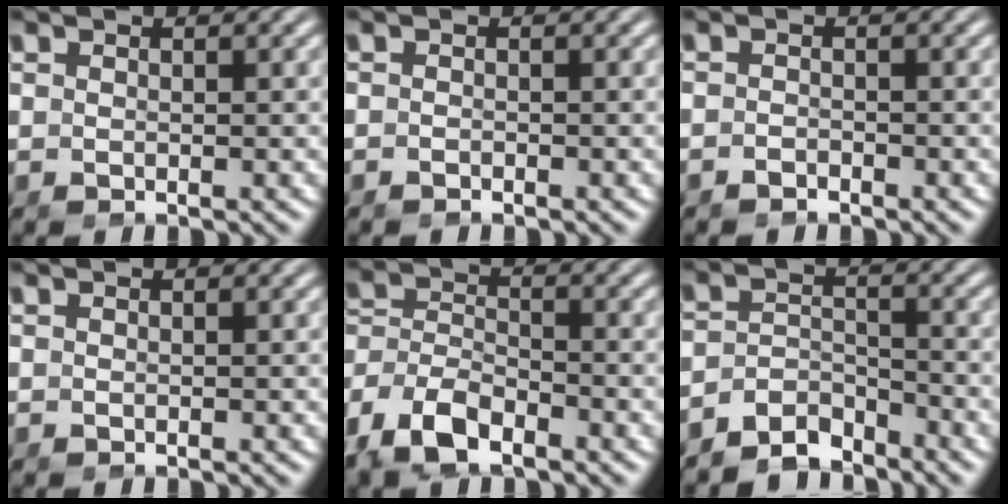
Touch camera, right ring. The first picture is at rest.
{"total": 0.8, "force": [-0.8, -0.2, -0.1], "torque": [-0.001, -0.008, -0.010]}
{"total": 1.3, "force": [-1.3, 0.0, -0.1], "torque": [0.000, -0.010, -0.019]}
{"total": 0.0}
{"total": 8.3, "force": [-3.8, 6.4, 3.5], "torque": [-0.104, -0.039, -0.056]}
{"total": 6.0, "force": [-4.7, 3.2, 2.0], "torque": [-0.037, -0.030, -0.071]}